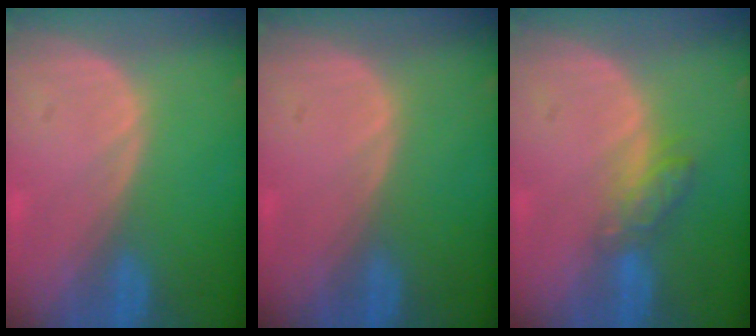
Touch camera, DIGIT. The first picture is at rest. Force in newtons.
{"total": 0.0}
{"total": 4.4, "press": 4.0, "slide": 1.8}